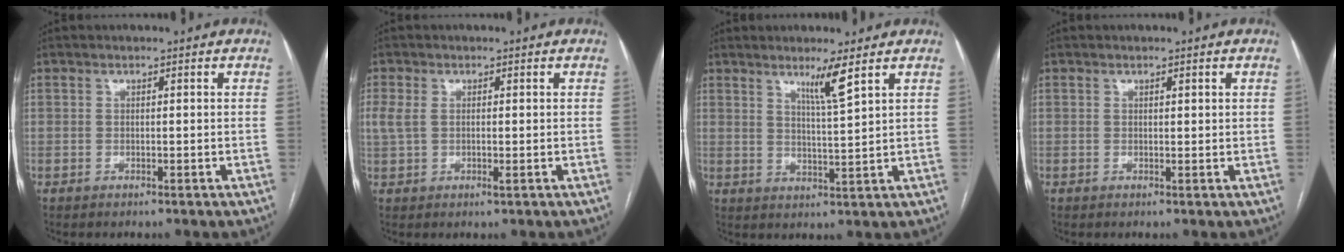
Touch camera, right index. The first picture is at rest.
{"total": 3.8, "force": [0.3, 2.0, 3.3], "torque": [-0.087, 0.005, 0.010]}
{"total": 4.5, "force": [3.0, -1.1, 3.1], "torque": [-0.057, -0.015, 0.056]}
{"total": 0.6, "force": [0.5, 0.0, 0.4], "torque": [-0.008, -0.002, 0.006]}